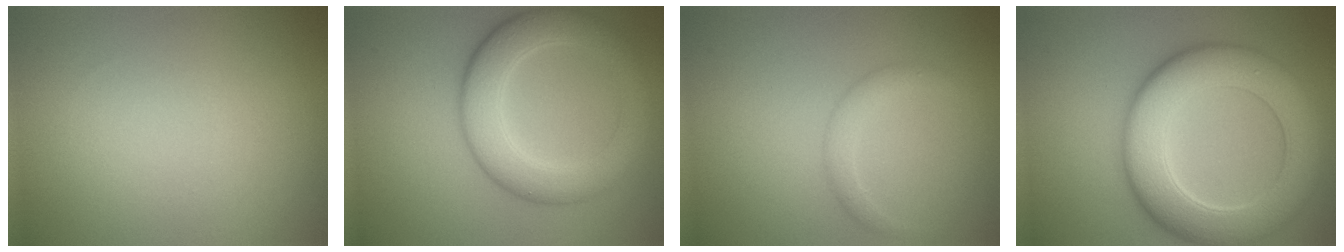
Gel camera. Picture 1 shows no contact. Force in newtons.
{"total": 6.2, "press": 6.2, "slide": 0.1}
{"total": 1.6, "press": 1.6, "slide": 0.1}
{"total": 9.3, "press": 9.3, "slide": 0.8}